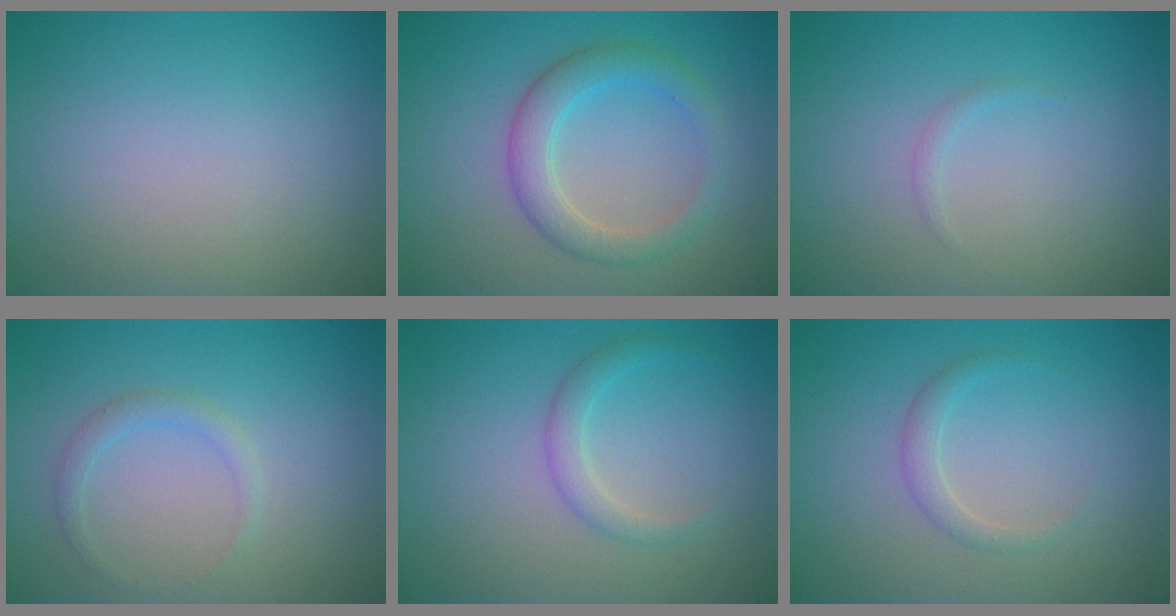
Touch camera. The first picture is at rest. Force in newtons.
{"total": 3.5, "press": 3.5, "slide": 0.2}
{"total": 0.5, "press": 0.5, "slide": 0.1}
{"total": 1.3, "press": 1.3, "slide": 0.1}
{"total": 1.7, "press": 1.7, "slide": 0.1}
{"total": 1.4, "press": 1.4, "slide": 0.1}